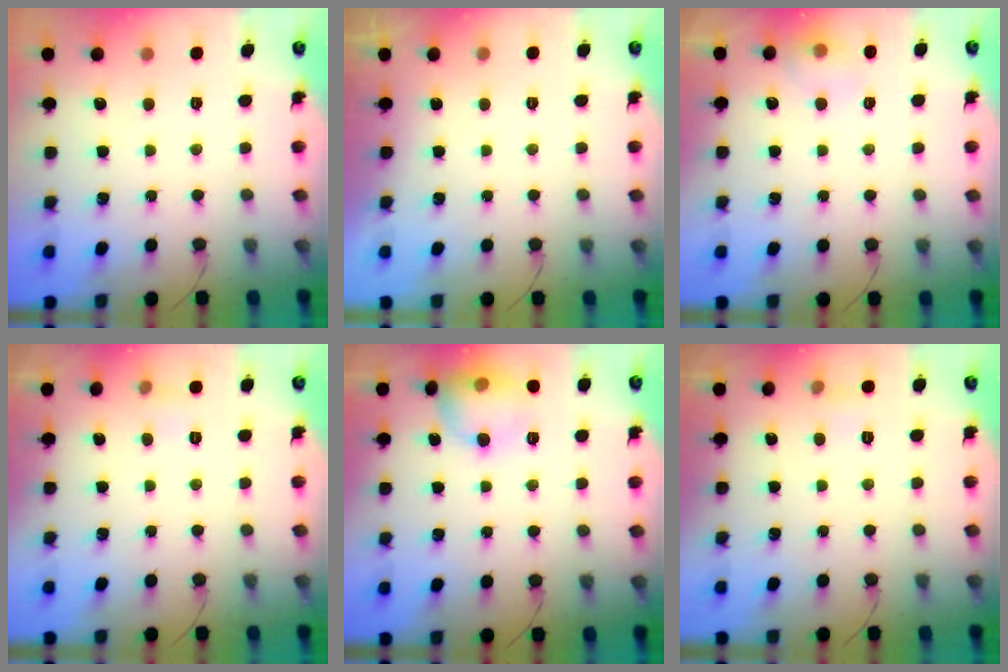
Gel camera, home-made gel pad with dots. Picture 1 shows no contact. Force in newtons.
{"total": 0.0}
{"total": 7.2, "press": 7.0, "slide": 1.5}
{"total": 3.3, "press": 3.1, "slide": 1.1}
{"total": 12.2, "press": 12.0, "slide": 1.9}
{"total": 3.3, "press": 3.0, "slide": 1.2}